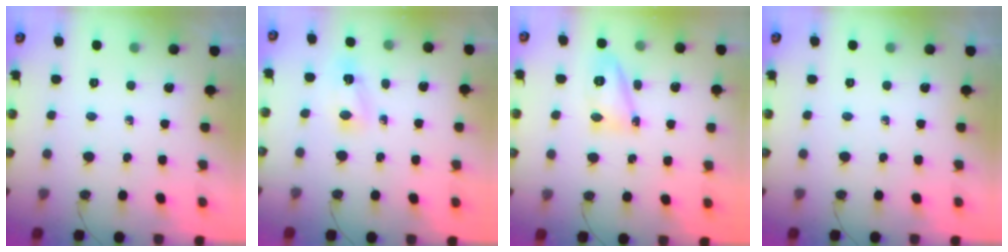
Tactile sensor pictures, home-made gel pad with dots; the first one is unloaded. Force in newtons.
{"total": 15.4, "press": 4.1, "slide": 14.9}
{"total": 12.0, "press": 11.9, "slide": 1.3}
{"total": 0.0}